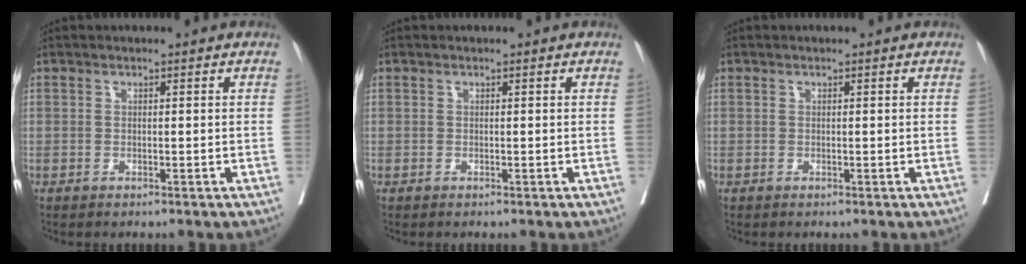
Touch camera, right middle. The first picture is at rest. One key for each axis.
{"total": 0.0}
{"total": 0.0}